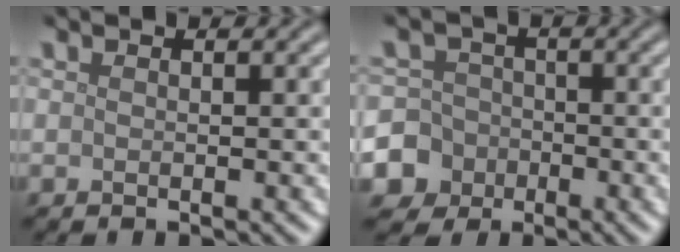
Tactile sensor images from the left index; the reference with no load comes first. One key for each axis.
{"total": 9.0, "fx": -3.7, "fy": 8.1, "fz": 1.2, "tx": -0.026, "ty": -0.017, "tz": -0.093}